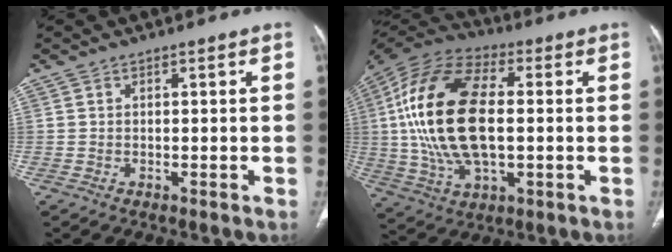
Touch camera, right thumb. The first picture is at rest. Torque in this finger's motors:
{"motor_torque": [0.78, 4.16, 2.47, 0.17, 0.95]}